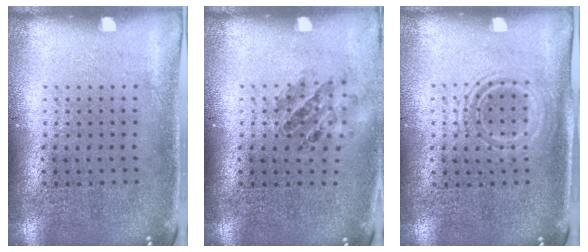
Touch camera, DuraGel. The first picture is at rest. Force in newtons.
{"total": 0.9, "press": 0.9, "slide": 0.1}
{"total": 1.3, "press": 1.2, "slide": 0.6}